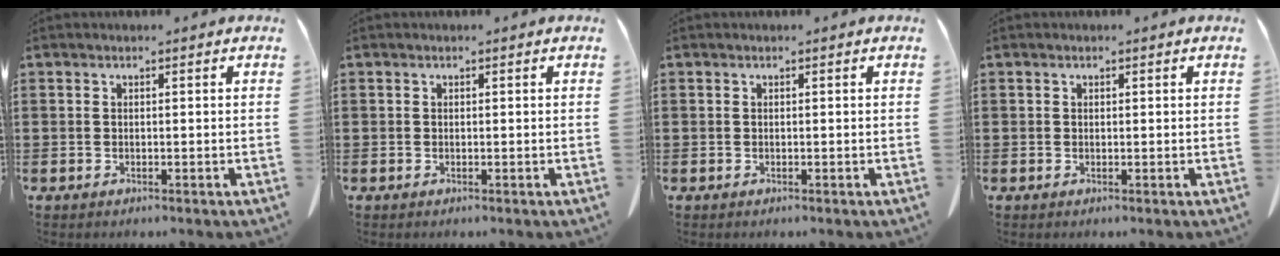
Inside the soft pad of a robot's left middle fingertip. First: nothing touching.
{"total": 0.0}
{"total": 0.0}
{"total": 0.0}